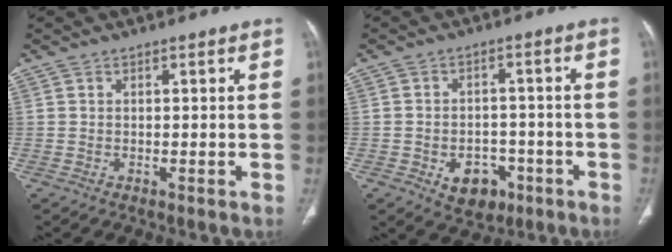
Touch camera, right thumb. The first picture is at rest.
{"total": 7.5, "force": [-3.2, 5.5, 3.9], "torque": [-0.031, 0.025, -0.038]}